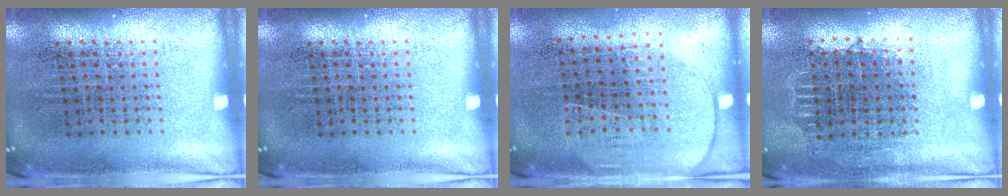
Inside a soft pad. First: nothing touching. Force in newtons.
{"total": 0.0}
{"total": 1.8, "press": 1.5, "slide": 0.9}
{"total": 0.9, "press": 0.8, "slide": 0.4}